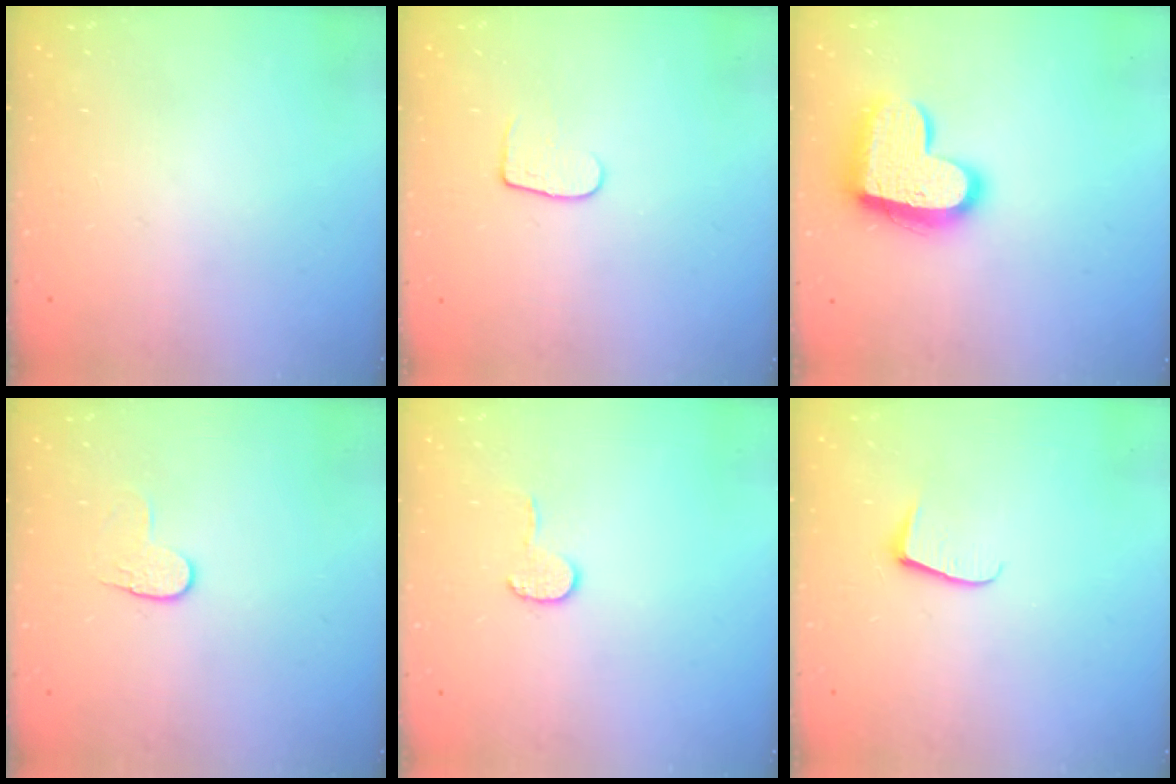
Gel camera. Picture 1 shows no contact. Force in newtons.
{"total": 5.8, "press": 5.8, "slide": 0.6}
{"total": 17.6, "press": 17.5, "slide": 1.3}
{"total": 5.3, "press": 5.3, "slide": 0.5}
{"total": 6.4, "press": 6.4, "slide": 0.6}
{"total": 5.4, "press": 5.4, "slide": 0.5}